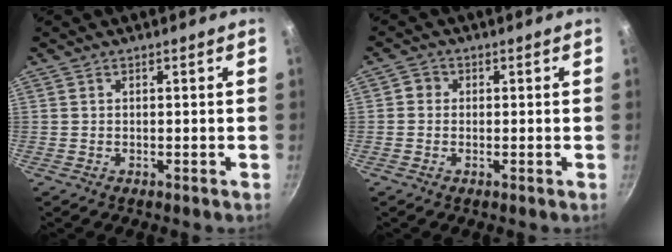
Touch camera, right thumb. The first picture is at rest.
{"total": 1.9, "force": [-0.1, 1.8, 0.5], "torque": [0.001, 0.004, -0.008]}